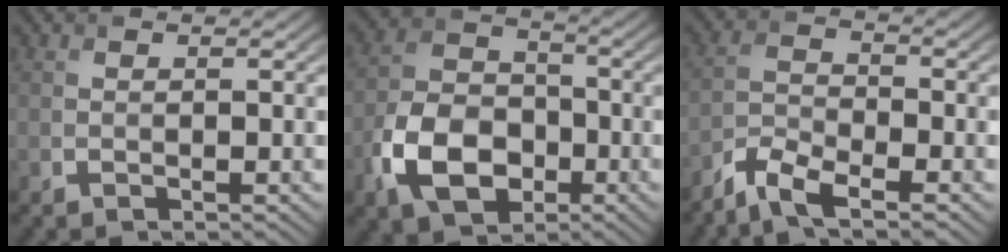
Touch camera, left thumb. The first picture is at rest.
{"total": 10.1, "force": [-4.1, 6.9, 6.0], "torque": [-0.134, -0.008, -0.092]}
{"total": 5.3, "force": [-4.2, 1.2, 3.0], "torque": [-0.071, -0.007, -0.094]}